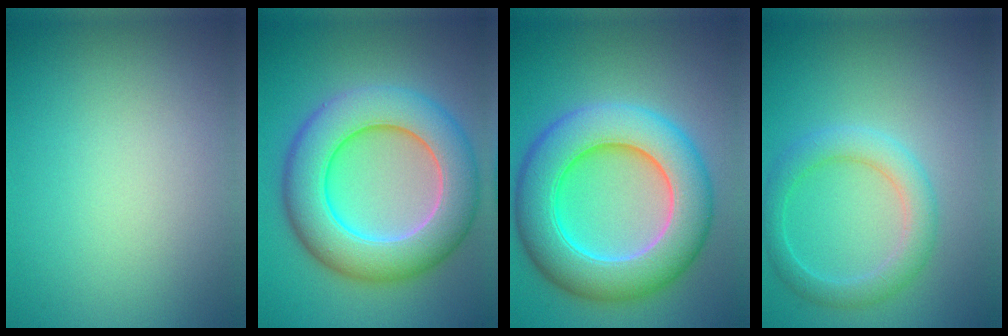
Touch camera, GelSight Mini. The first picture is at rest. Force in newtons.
{"total": 10.0, "press": 10.0, "slide": 0.4}
{"total": 10.5, "press": 10.5, "slide": 0.4}
{"total": 3.2, "press": 3.2, "slide": 0.0}